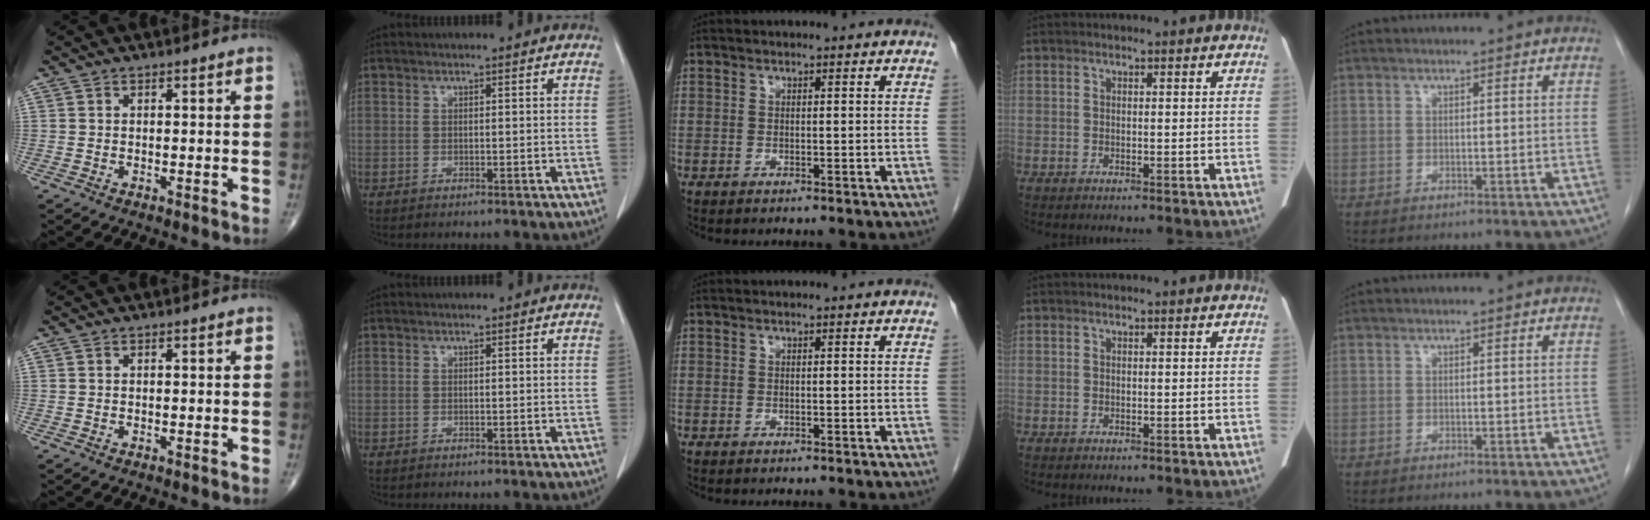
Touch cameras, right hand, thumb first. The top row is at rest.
{}